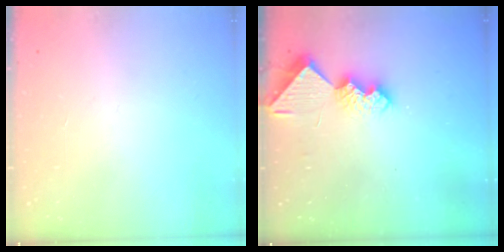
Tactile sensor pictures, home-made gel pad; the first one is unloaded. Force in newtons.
{"total": 8.4, "press": 8.4, "slide": 0.4}